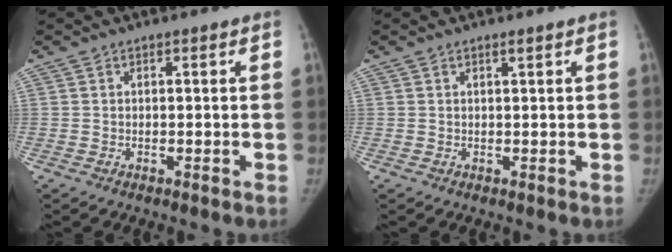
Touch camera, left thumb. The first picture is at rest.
{"total": 0.6, "force": [0.4, -0.1, 0.4], "torque": [-0.007, -0.002, 0.007]}